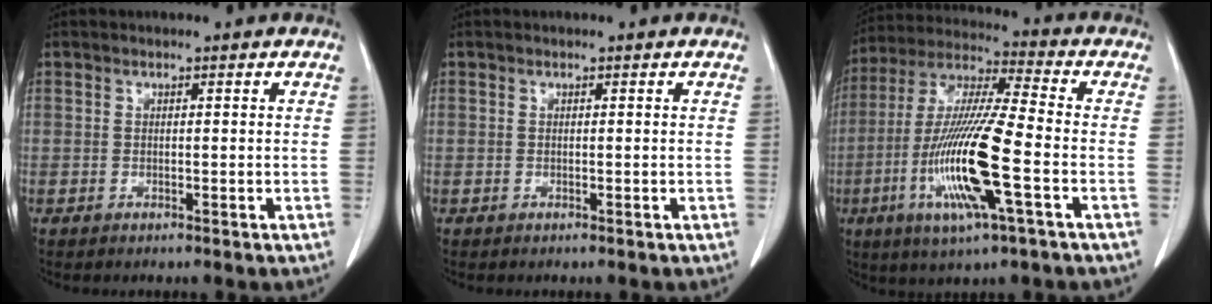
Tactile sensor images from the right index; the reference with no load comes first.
{"total": 0.0}
{"total": 17.4, "force": [-5.0, 1.3, 16.6], "torque": [-0.345, -0.017, -0.093]}